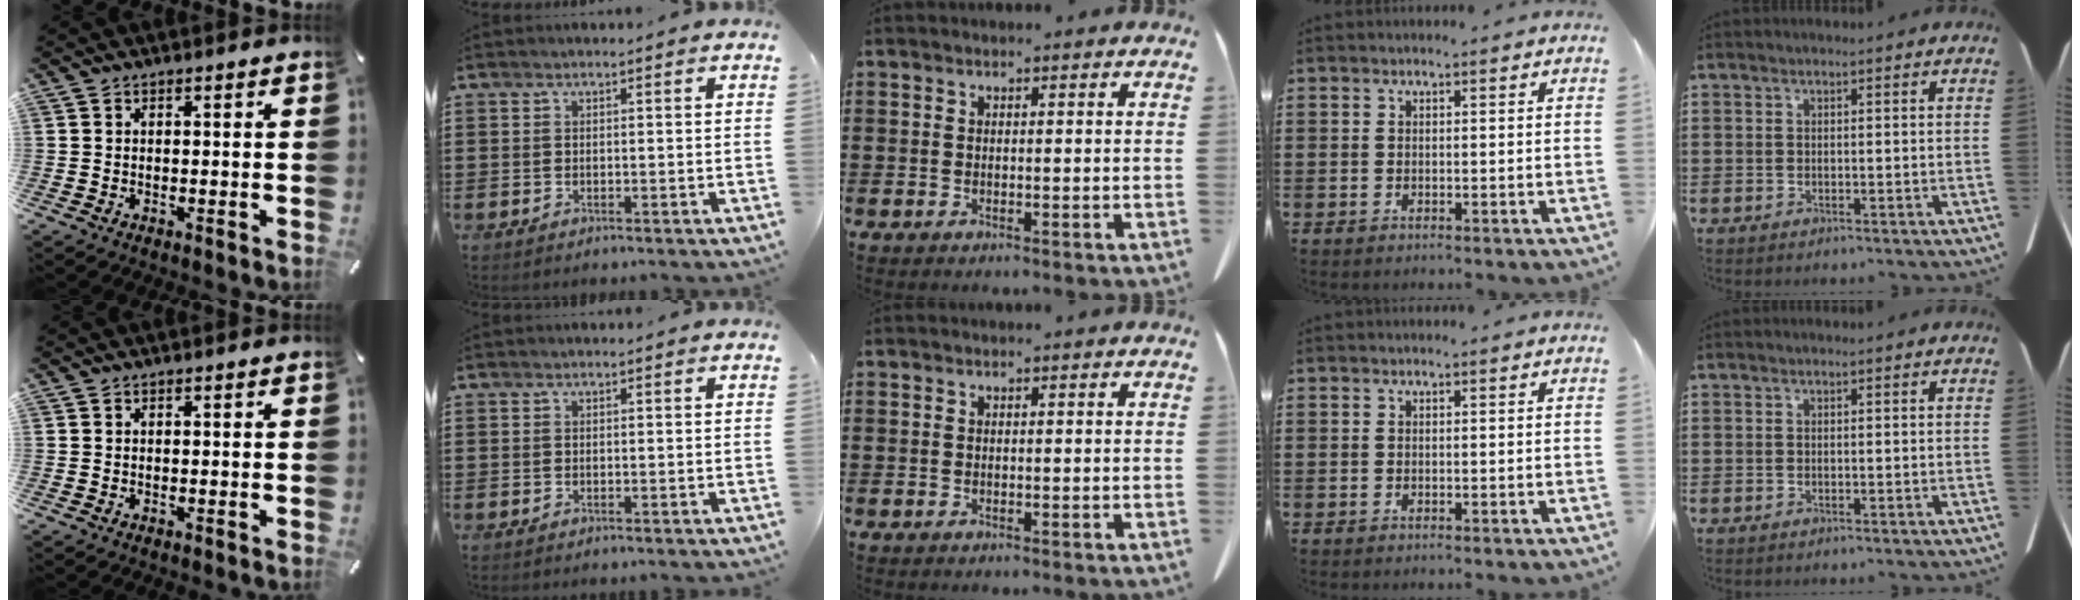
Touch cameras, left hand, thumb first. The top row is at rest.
{}